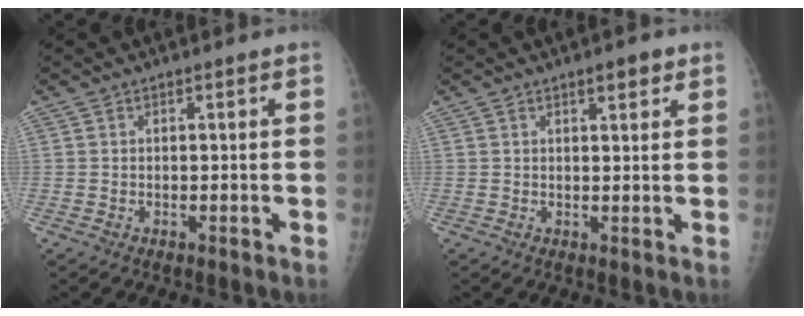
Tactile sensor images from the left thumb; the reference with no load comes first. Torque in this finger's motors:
{"motor_torque": [0.13, -0.21, 0.39, 0.09, 0.05]}